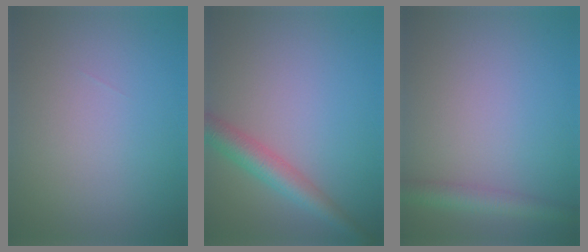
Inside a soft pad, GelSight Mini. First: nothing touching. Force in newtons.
{"total": 3.6, "press": 3.6, "slide": 0.1}
{"total": 2.6, "press": 2.6, "slide": 0.1}